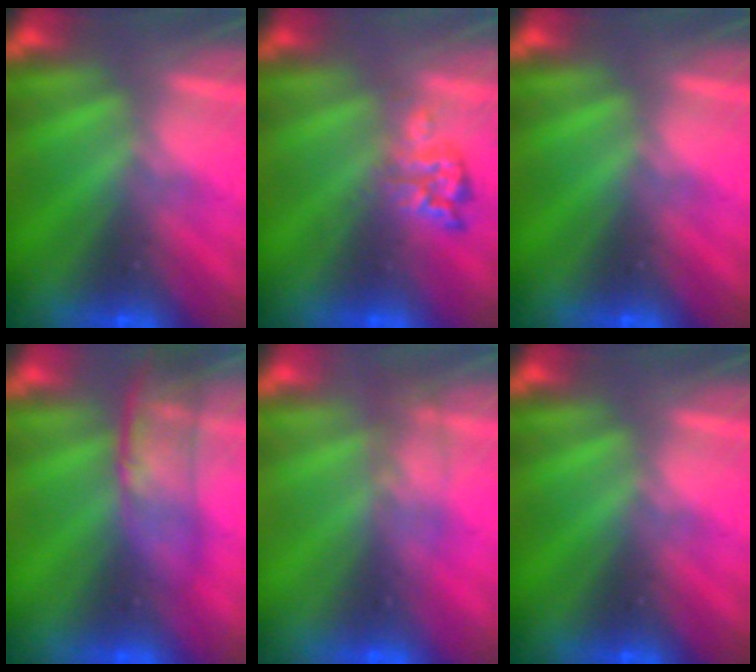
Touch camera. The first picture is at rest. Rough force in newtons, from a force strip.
{"total": 2.4}
{"total": 0.0}
{"total": 3.1}
{"total": 1.4}
{"total": 0.0}